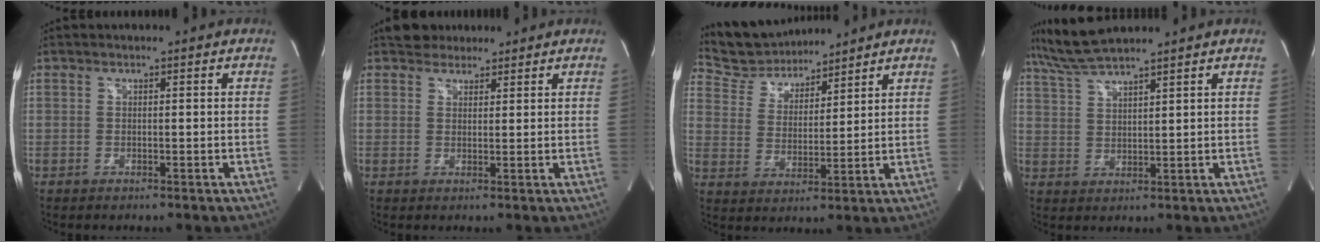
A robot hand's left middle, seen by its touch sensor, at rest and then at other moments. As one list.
[{"total": 3.6, "force": [3.0, 1.9, 0.4], "torque": [-0.007, 0.015, 0.047]}, {"total": 9.8, "force": [9.4, 2.6, 1.3], "torque": [-0.035, 0.018, 0.184]}, {"total": 7.5, "force": [6.8, -0.3, 3.2], "torque": [-0.075, 0.021, 0.134]}]